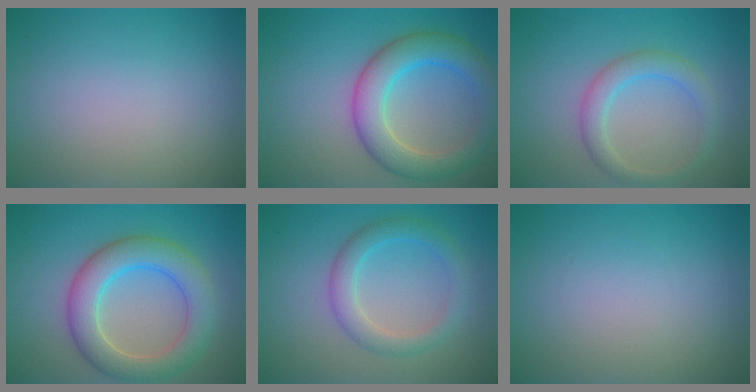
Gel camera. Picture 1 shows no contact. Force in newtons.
{"total": 6.1, "press": 6.1, "slide": 0.2}
{"total": 2.8, "press": 2.8, "slide": 0.1}
{"total": 6.2, "press": 6.2, "slide": 0.3}
{"total": 3.2, "press": 3.2, "slide": 0.1}
{"total": 0.0}